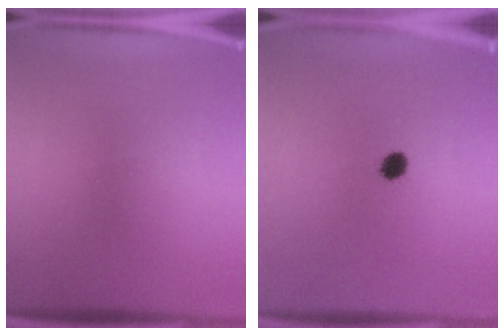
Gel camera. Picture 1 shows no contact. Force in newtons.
{"total": 2.8}